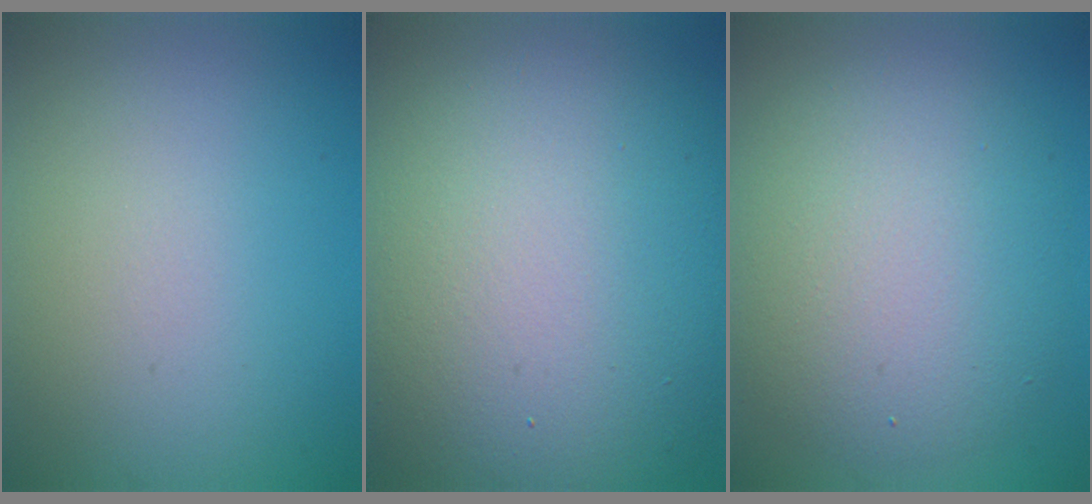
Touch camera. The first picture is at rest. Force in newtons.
{"total": 15.7, "press": 15.7, "slide": 1.3}
{"total": 7.5, "press": 7.5, "slide": 0.4}